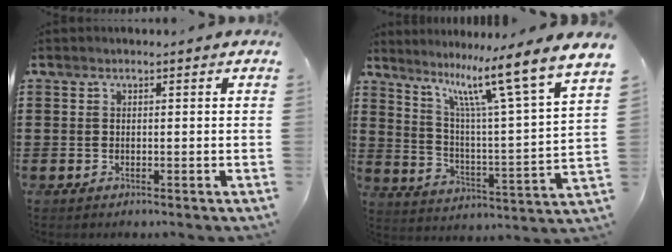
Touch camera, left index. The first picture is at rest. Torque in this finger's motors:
{"motor_torque": [2.14, 0.00, 0.35, 0.21]}